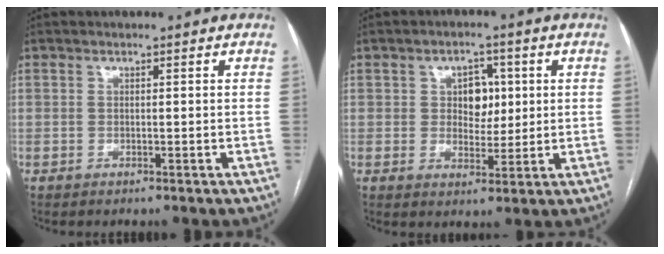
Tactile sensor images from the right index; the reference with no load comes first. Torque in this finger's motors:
{"motor_torque": [0.51, 0.15, 0.06, 0.05]}